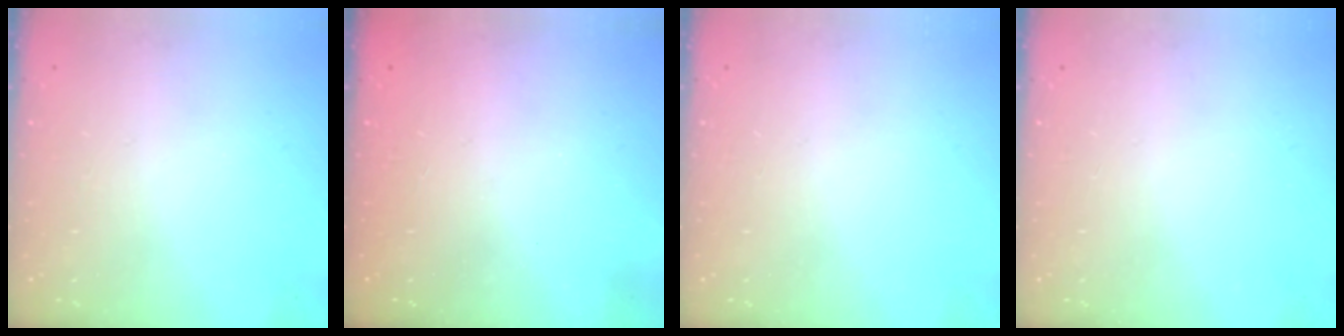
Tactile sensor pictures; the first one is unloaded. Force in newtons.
{"total": 2.6, "press": 2.4, "slide": 0.8}
{"total": 0.0}
{"total": 0.0}